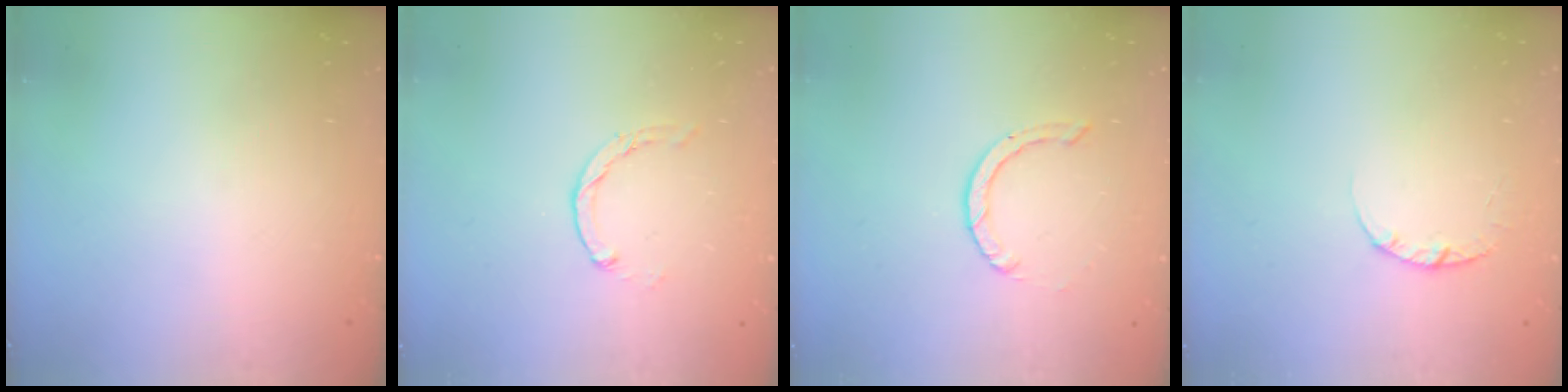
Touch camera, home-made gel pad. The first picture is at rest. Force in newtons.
{"total": 0.7, "press": 0.7, "slide": 0.2}
{"total": 0.9, "press": 0.9, "slide": 0.1}
{"total": 2.4, "press": 2.3, "slide": 0.3}